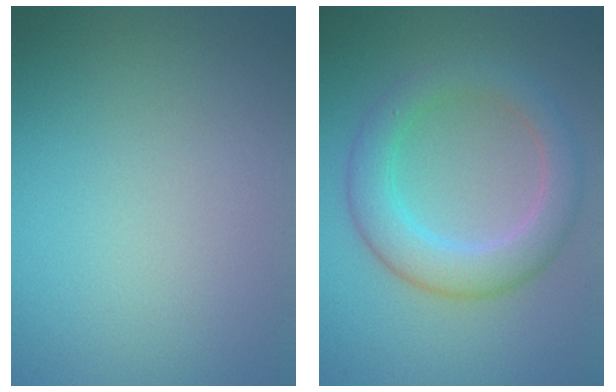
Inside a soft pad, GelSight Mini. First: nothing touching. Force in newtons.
{"total": 4.8, "press": 4.8, "slide": 0.3}